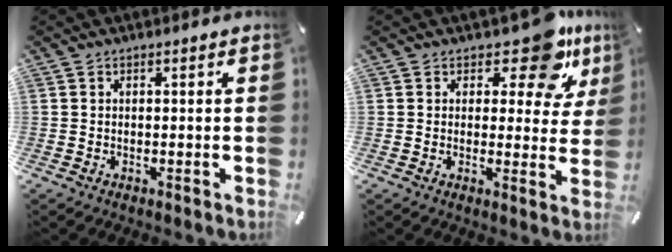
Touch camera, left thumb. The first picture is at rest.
{"total": 11.8, "force": [7.5, 5.4, 7.3], "torque": [-0.081, -0.048, 0.125]}